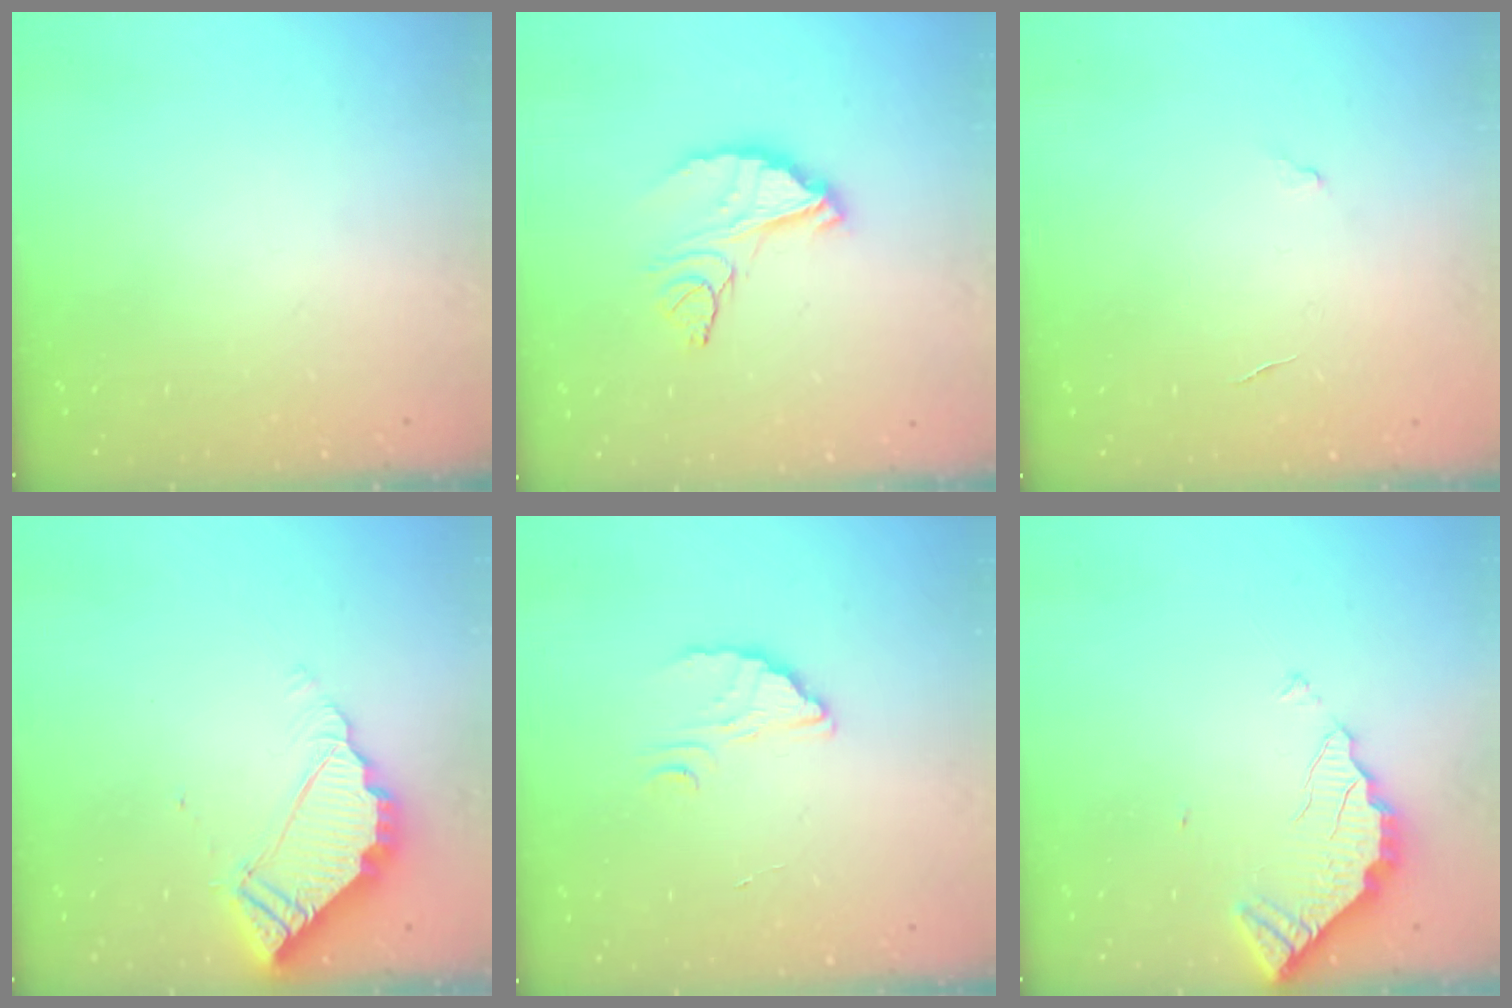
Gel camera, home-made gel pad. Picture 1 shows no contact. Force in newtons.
{"total": 9.9, "press": 9.9, "slide": 0.8}
{"total": 2.8, "press": 2.8, "slide": 0.2}
{"total": 6.0, "press": 6.0, "slide": 0.5}
{"total": 2.6, "press": 2.6, "slide": 0.1}
{"total": 3.3, "press": 3.3, "slide": 0.3}